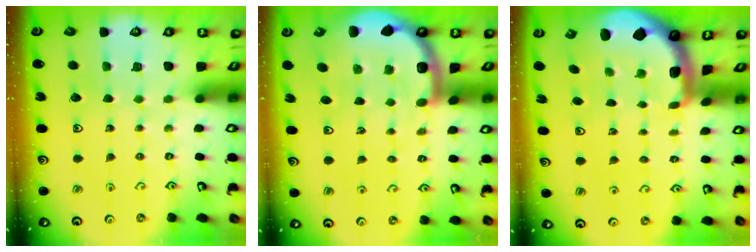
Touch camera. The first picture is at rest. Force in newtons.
{"total": 7.8, "press": 7.6, "slide": 1.8}
{"total": 1.9, "press": 1.9, "slide": 0.6}